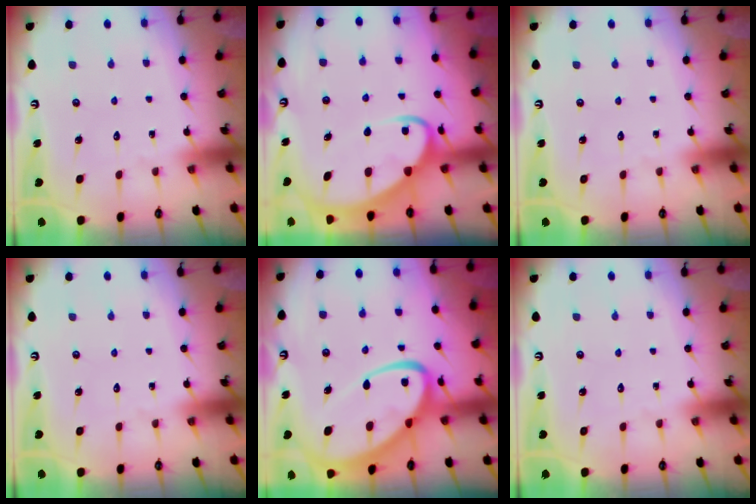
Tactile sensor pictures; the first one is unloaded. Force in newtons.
{"total": 7.1, "press": 7.0, "slide": 0.6}
{"total": 0.0}
{"total": 0.0}
{"total": 15.8, "press": 15.7, "slide": 1.5}
{"total": 0.0}